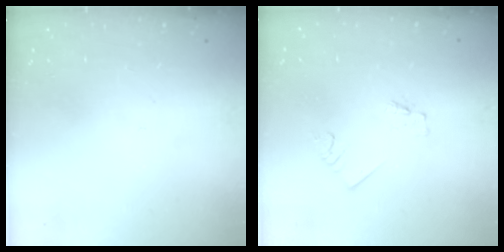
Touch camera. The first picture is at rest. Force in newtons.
{"total": 1.2, "press": 1.2, "slide": 0.1}